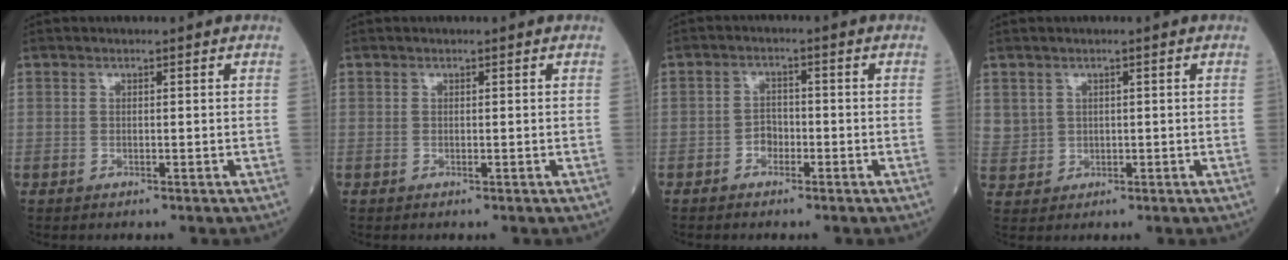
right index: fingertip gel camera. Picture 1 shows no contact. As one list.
[{"total": 0.0}, {"total": 2.2, "force": [-1.3, 1.5, 1.0], "torque": [-0.012, 0.009, -0.024]}, {"total": 3.7, "force": [1.3, 3.5, 0.5], "torque": [-0.012, 0.008, 0.037]}]